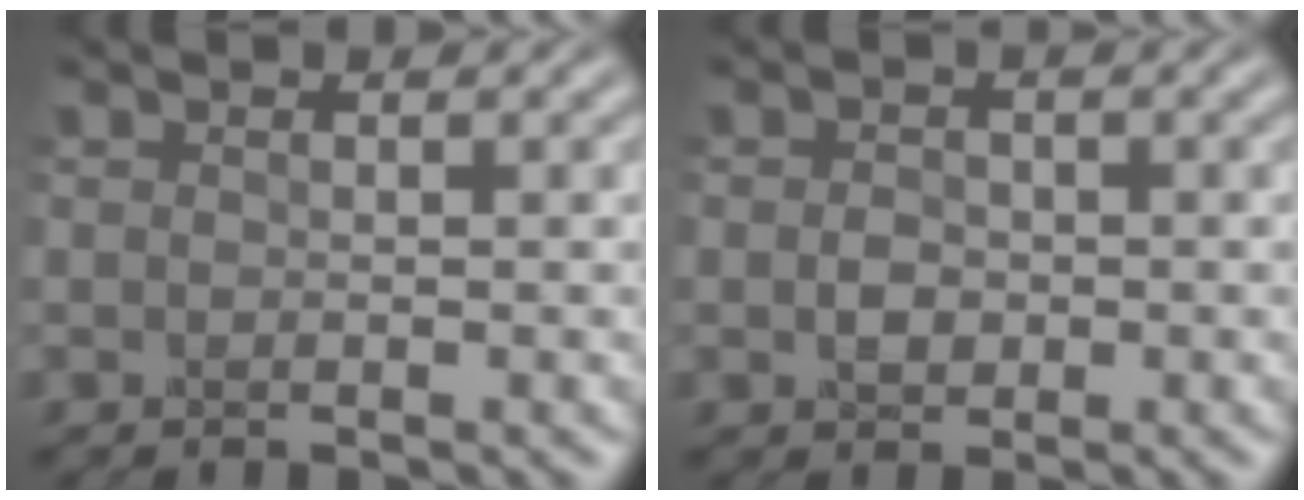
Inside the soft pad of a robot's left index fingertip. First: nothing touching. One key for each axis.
{"total": 1.3, "fx": -0.2, "fy": 1.1, "fz": 0.6, "tx": -0.022, "ty": 0.003, "tz": -0.006}